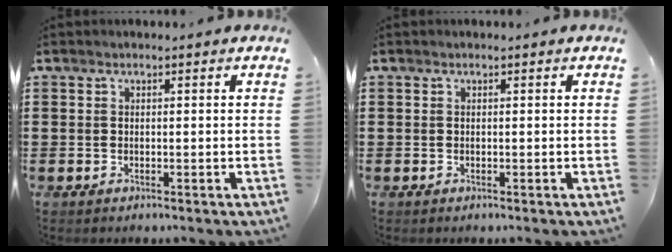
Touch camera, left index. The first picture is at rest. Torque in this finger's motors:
{"motor_torque": [0.00, 0.00, 0.00, 0.00]}